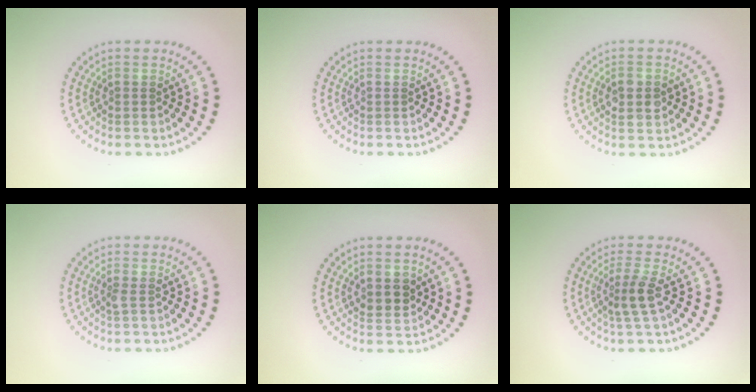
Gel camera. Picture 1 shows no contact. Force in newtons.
{"total": 0.0}
{"total": 2.8, "press": 2.8, "slide": 0.1}
{"total": 0.7, "press": 0.6, "slide": 0.3}
{"total": 1.9, "press": 1.8, "slide": 0.6}
{"total": 2.2, "press": 1.8, "slide": 1.4}